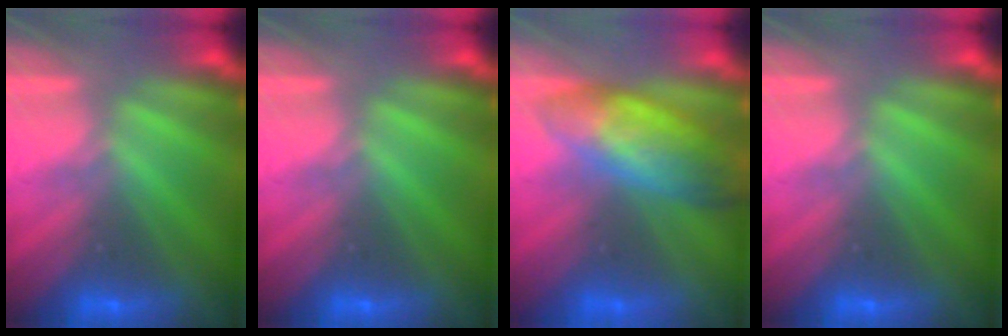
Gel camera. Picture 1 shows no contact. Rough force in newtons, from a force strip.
{"total": 0.0}
{"total": 6.7}
{"total": 0.0}